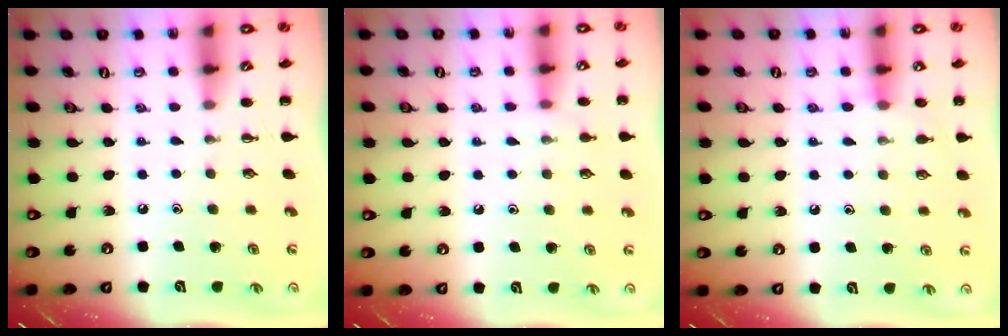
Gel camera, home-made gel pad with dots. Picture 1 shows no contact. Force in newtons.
{"total": 4.4, "press": 4.2, "slide": 1.5}
{"total": 7.0, "press": 6.6, "slide": 2.2}